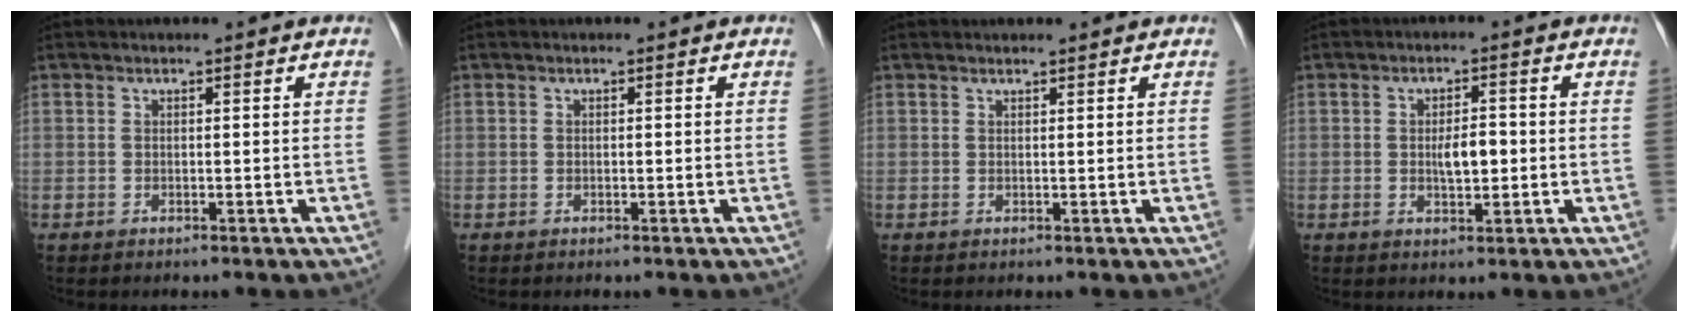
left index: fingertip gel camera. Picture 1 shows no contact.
{"total": 0.0}
{"total": 1.5, "force": [1.5, 0.1, 0.3], "torque": [-0.007, 0.015, 0.024]}
{"total": 3.8, "force": [-0.2, 1.4, 3.5], "torque": [-0.060, 0.000, -0.002]}